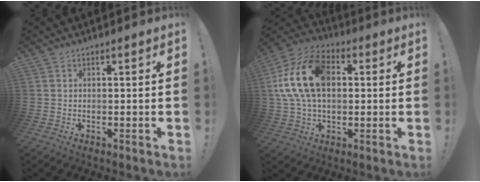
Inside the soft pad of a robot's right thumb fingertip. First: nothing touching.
{"total": 19.0, "force": [3.2, 12.3, 14.1], "torque": [-0.265, 0.009, 0.058]}